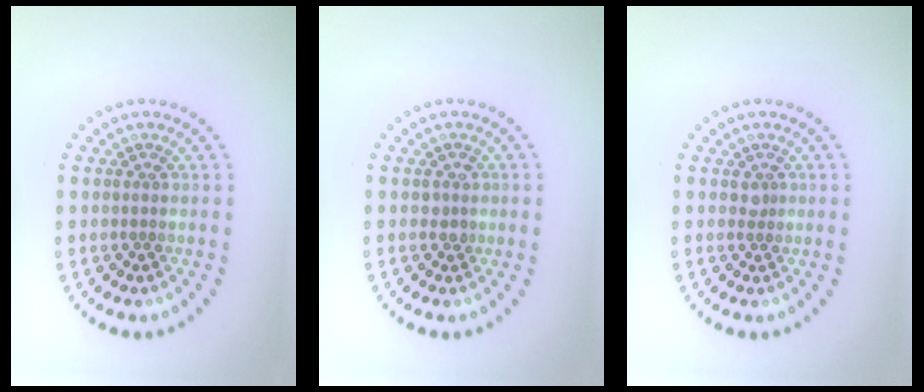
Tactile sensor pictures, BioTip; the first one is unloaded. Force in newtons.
{"total": 1.0, "press": 0.9, "slide": 0.5}
{"total": 0.7, "press": 0.5, "slide": 0.5}